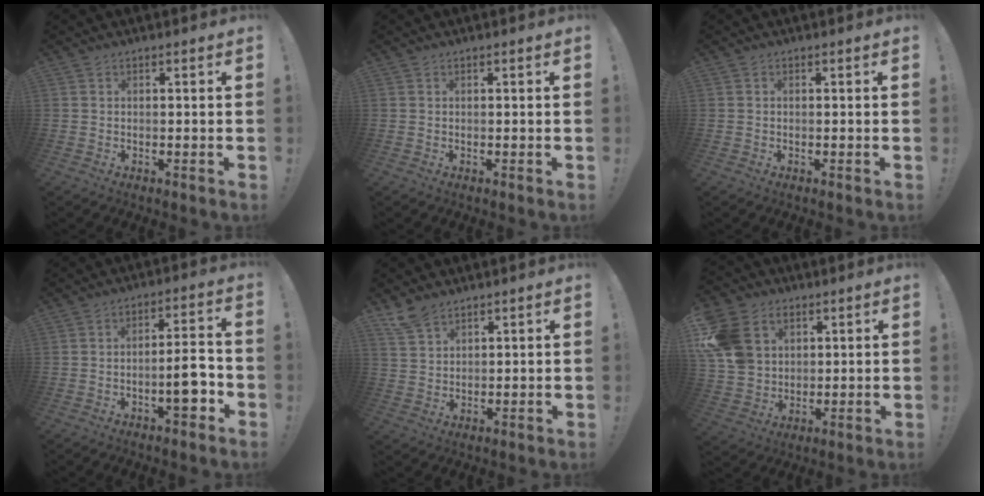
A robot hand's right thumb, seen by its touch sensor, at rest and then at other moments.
{"total": 0.0}
{"total": 0.0}
{"total": 9.1, "force": [-3.6, 2.6, 8.0], "torque": [-0.105, 0.013, -0.059]}
{"total": 6.8, "force": [5.4, 3.7, 1.9], "torque": [-0.034, -0.031, 0.106]}
{"total": 15.8, "force": [5.6, 12.5, 7.9], "torque": [-0.141, -0.015, 0.117]}